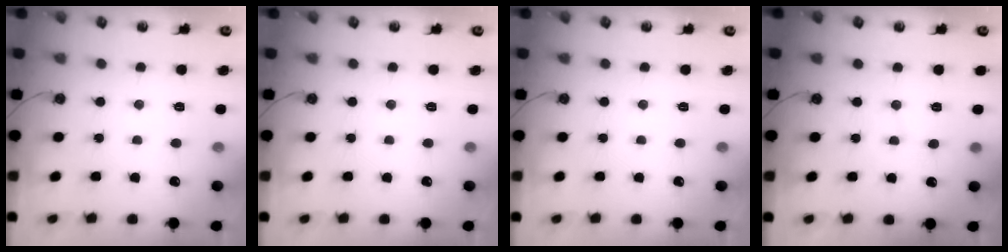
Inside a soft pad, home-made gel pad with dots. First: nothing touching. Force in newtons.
{"total": 0.0}
{"total": 0.0}
{"total": 2.0, "press": 2.0, "slide": 0.2}